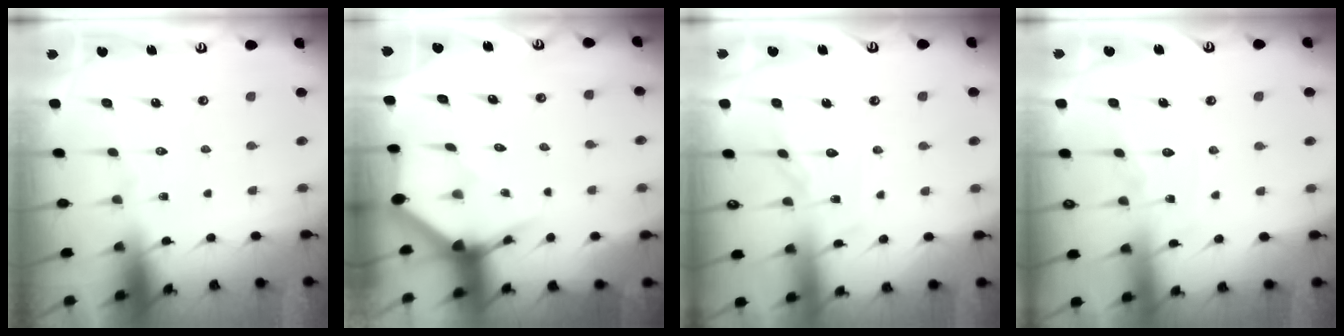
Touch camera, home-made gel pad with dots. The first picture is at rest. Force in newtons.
{"total": 3.4, "press": 3.4, "slide": 0.1}
{"total": 9.0, "press": 8.9, "slide": 0.8}
{"total": 7.8, "press": 7.8, "slide": 0.8}